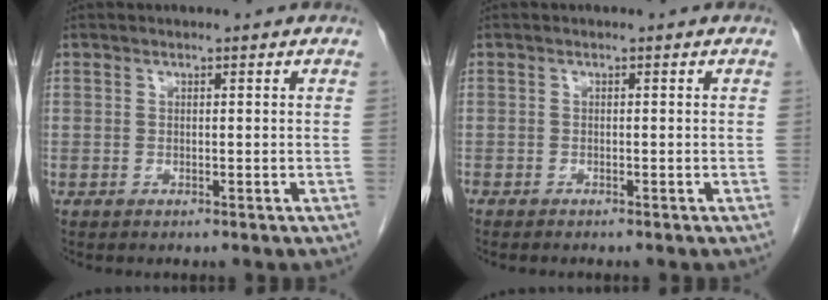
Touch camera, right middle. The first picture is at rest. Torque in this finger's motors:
{"motor_torque": [0.00, 0.03, 0.02, 0.01]}